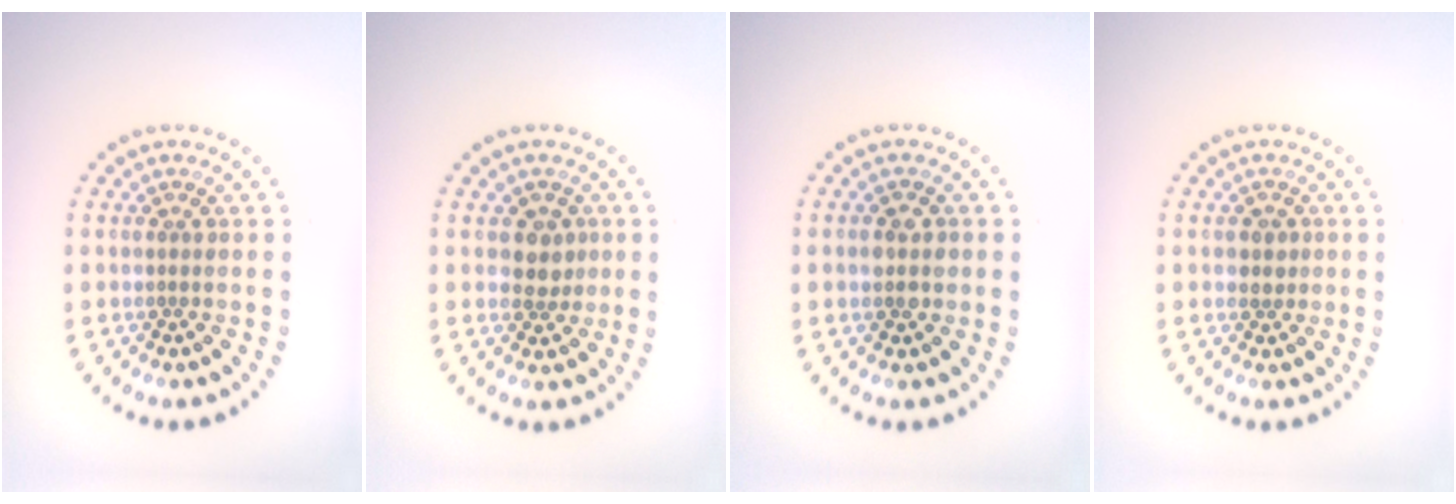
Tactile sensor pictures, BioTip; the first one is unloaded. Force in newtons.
{"total": 2.1, "press": 2.0, "slide": 0.9}
{"total": 2.1, "press": 2.1, "slide": 0.2}
{"total": 1.4, "press": 1.3, "slide": 0.5}